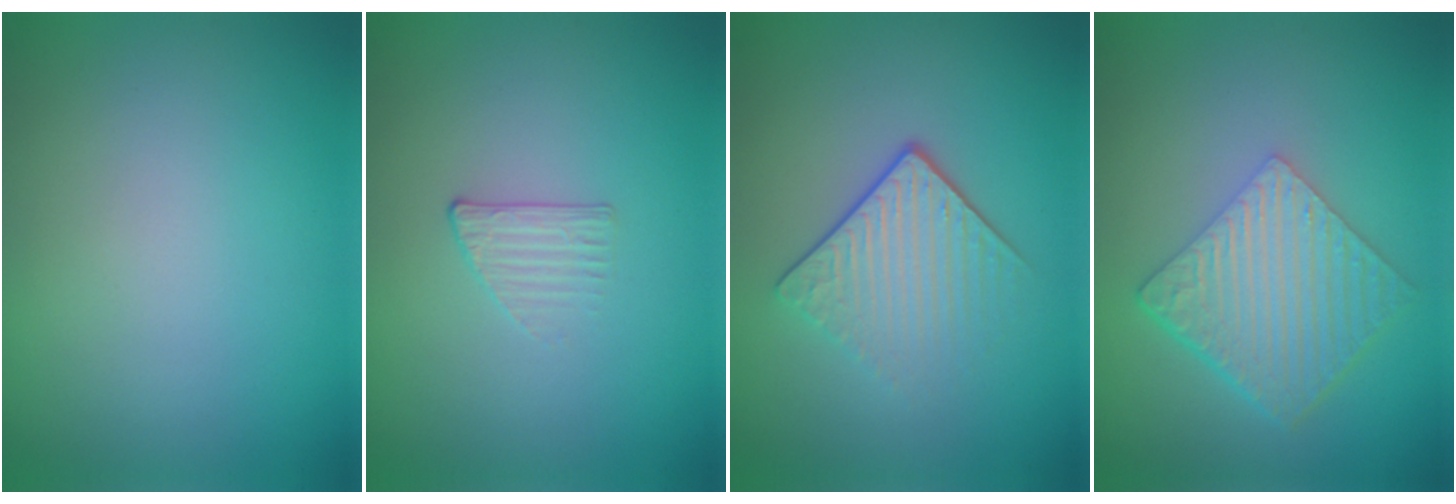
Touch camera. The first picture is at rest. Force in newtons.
{"total": 1.2, "press": 0.6, "slide": 1.0}
{"total": 3.9, "press": 2.8, "slide": 2.7}
{"total": 6.1, "press": 4.2, "slide": 4.4}